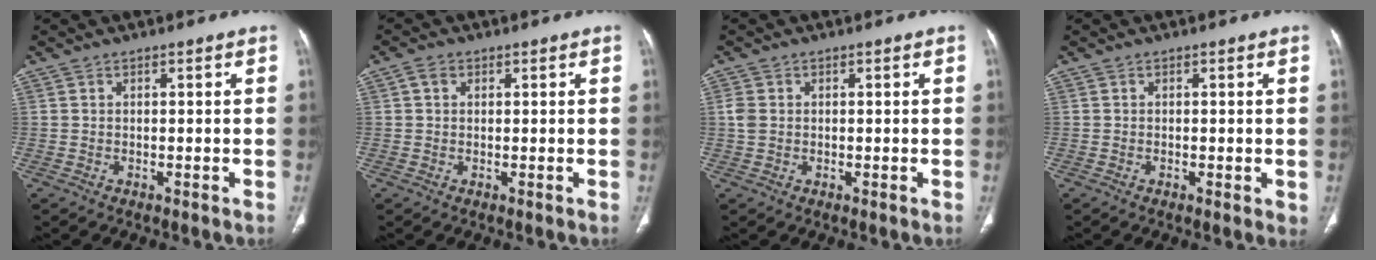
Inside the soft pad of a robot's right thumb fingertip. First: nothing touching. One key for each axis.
{"total": 1.7, "fx": 0.6, "fy": 1.4, "fz": 0.9, "tx": -0.014, "ty": 0.004, "tz": 0.008}
{"total": 2.2, "fx": 0.2, "fy": 1.8, "fz": 1.2, "tx": -0.028, "ty": 0.003, "tz": 0.003}
{"total": 1.7, "fx": -0.2, "fy": 0.7, "fz": 1.5, "tx": -0.020, "ty": -0.004, "tz": -0.005}